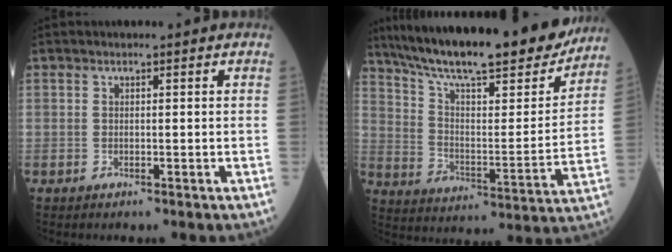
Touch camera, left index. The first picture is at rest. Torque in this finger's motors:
{"motor_torque": [0.91, -1.23, 1.05, 0.21]}